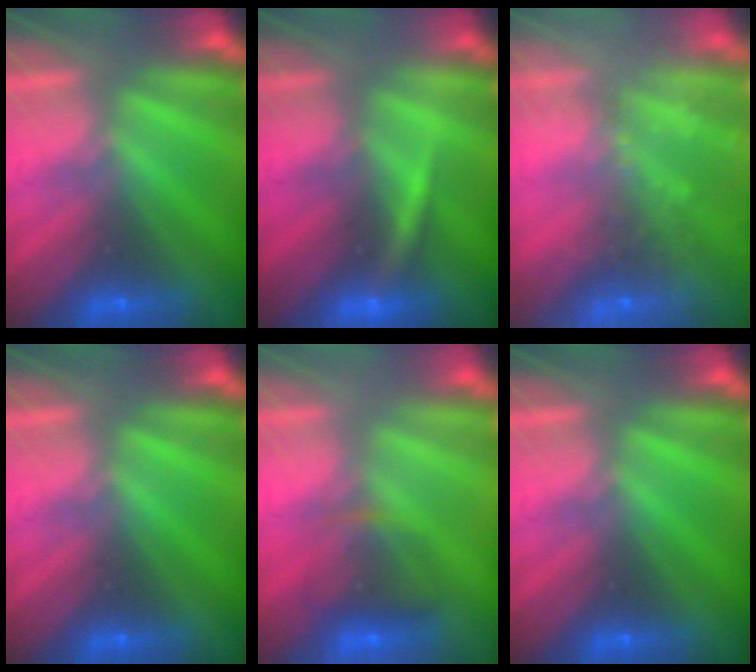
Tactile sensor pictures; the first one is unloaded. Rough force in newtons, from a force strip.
{"total": 3.0}
{"total": 9.6}
{"total": 0.0}
{"total": 10.8}
{"total": 0.0}